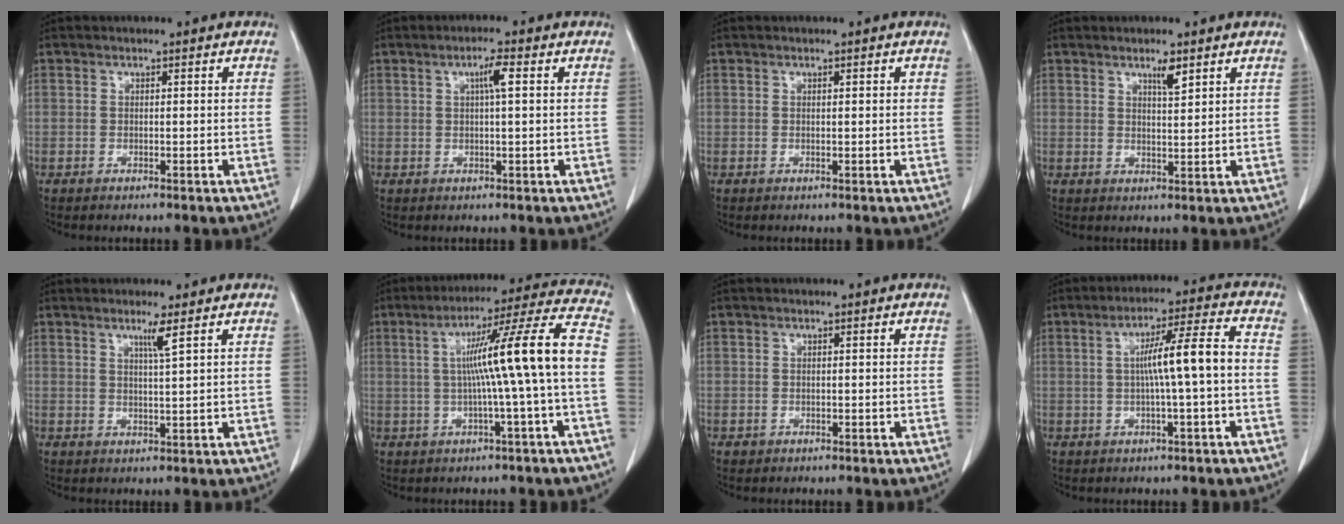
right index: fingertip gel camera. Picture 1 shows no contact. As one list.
[{"total": 2.9, "force": [0.9, 0.2, 2.8], "torque": [-0.048, 0.004, 0.013]}, {"total": 0.6, "force": [0.3, 0.2, 0.6], "torque": [-0.009, 0.001, 0.003]}, {"total": 2.7, "force": [1.8, 0.3, 2.0], "torque": [-0.036, -0.003, 0.032]}, {"total": 2.6, "force": [1.5, -0.7, 2.0], "torque": [-0.038, -0.008, 0.029]}, {"total": 13.5, "force": [-0.5, -1.6, 13.4], "torque": [-0.200, 0.023, -0.009]}, {"total": 0.5, "force": [-0.1, 0.5, 0.0], "torque": [-0.001, 0.003, -0.002]}, {"total": 8.2, "force": [-0.4, -0.4, 8.2], "torque": [-0.135, 0.016, -0.006]}]